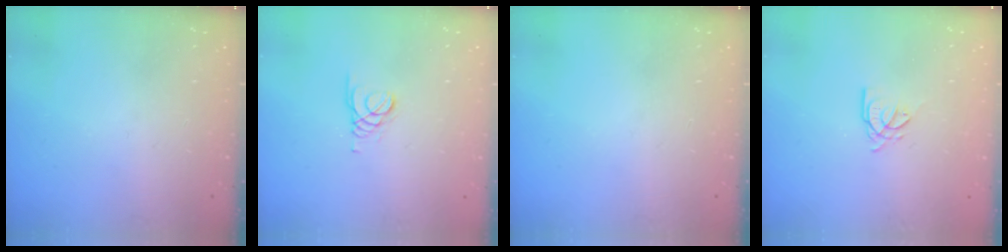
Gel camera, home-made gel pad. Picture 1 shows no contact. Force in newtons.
{"total": 1.4, "press": 1.4, "slide": 0.2}
{"total": 0.0}
{"total": 3.5, "press": 3.5, "slide": 0.3}